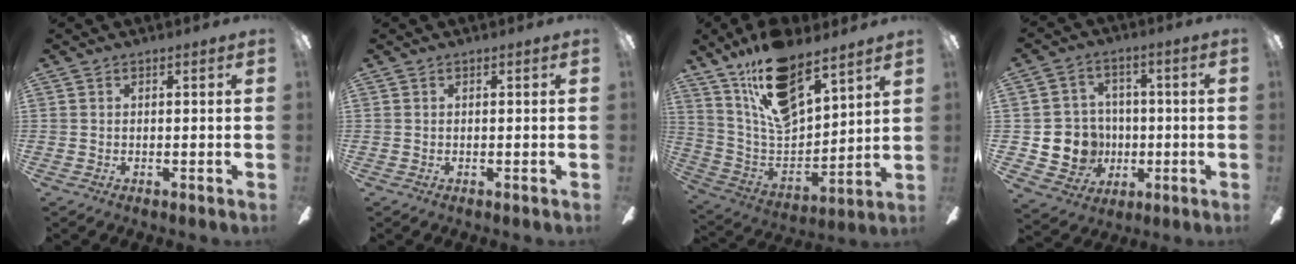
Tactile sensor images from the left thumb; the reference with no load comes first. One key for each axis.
{"total": 0.0}
{"total": 18.1, "fx": 12.6, "fy": 7.6, "fz": 10.6, "tx": -0.198, "ty": -0.064, "tz": 0.226}
{"total": 9.9, "fx": -1.6, "fy": 9.5, "fz": 2.4, "tx": -0.062, "ty": 0.023, "tz": -0.019}